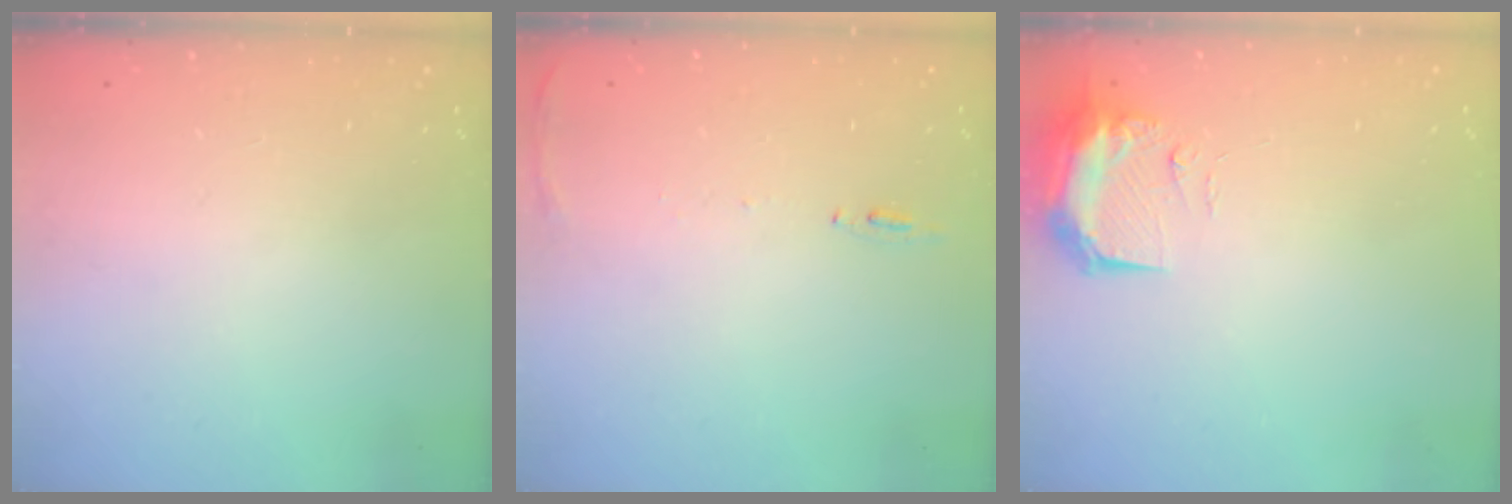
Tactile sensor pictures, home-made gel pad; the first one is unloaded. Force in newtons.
{"total": 6.1, "press": 6.0, "slide": 0.9}
{"total": 11.0, "press": 9.6, "slide": 5.4}